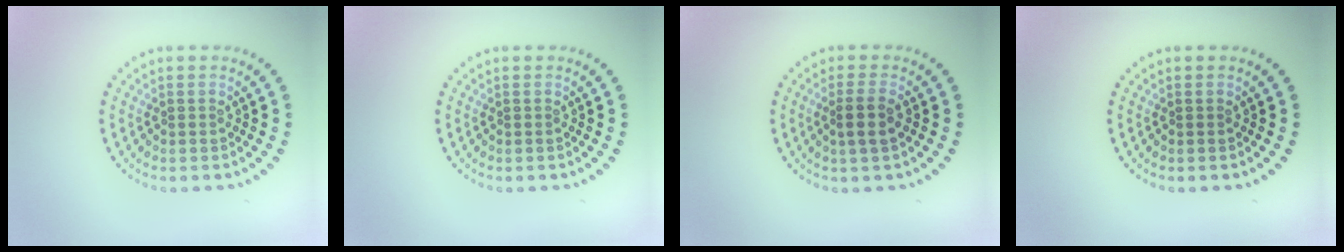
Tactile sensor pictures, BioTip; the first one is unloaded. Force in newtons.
{"total": 0.0}
{"total": 2.1, "press": 1.9, "slide": 1.0}
{"total": 0.0}